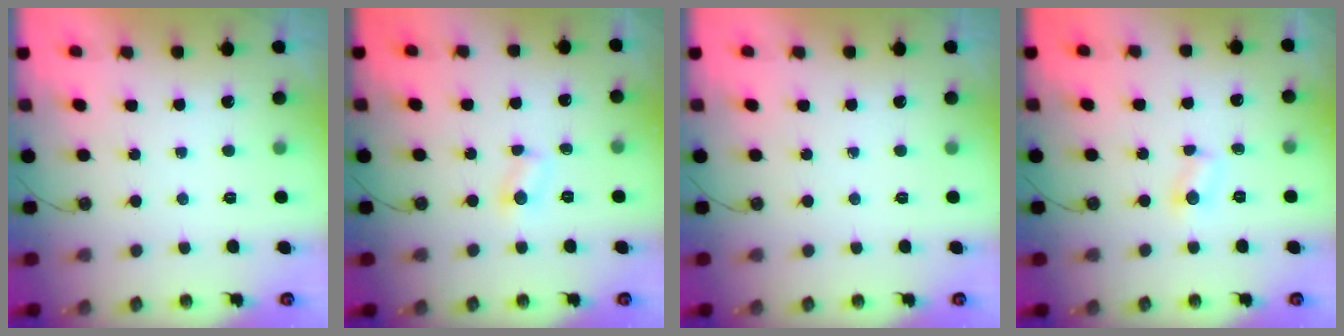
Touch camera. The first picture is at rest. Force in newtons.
{"total": 2.5, "press": 2.5, "slide": 0.3}
{"total": 0.0}
{"total": 2.5, "press": 2.5, "slide": 0.3}